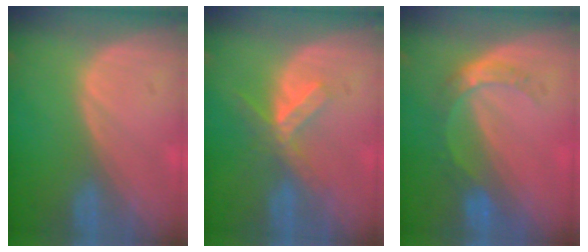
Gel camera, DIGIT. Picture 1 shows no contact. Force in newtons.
{"total": 5.2, "press": 5.1, "slide": 1.0}
{"total": 5.2, "press": 4.7, "slide": 2.4}